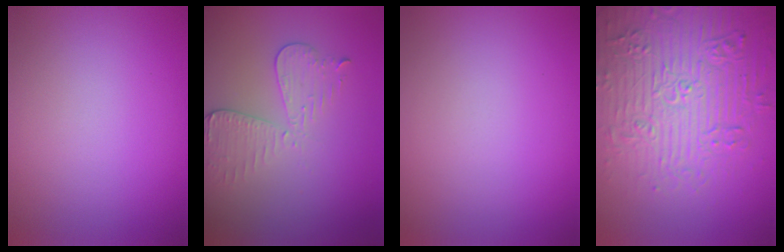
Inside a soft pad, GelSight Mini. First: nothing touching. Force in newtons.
{"total": 2.9, "press": 2.7, "slide": 1.2}
{"total": 0.0}
{"total": 7.8, "press": 7.6, "slide": 1.9}